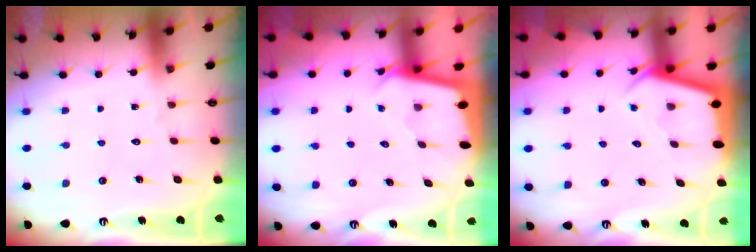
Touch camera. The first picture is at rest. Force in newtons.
{"total": 2.0, "press": 2.0, "slide": 0.1}
{"total": 2.9, "press": 2.9, "slide": 0.3}